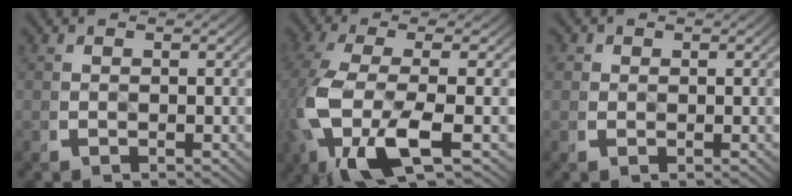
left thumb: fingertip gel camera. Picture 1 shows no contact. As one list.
[{"total": 10.8, "force": [-2.2, 5.1, 9.2], "torque": [-0.250, -0.042, -0.004]}, {"total": 1.6, "force": [0.5, 1.4, 0.4], "torque": [-0.011, -0.008, 0.009]}]